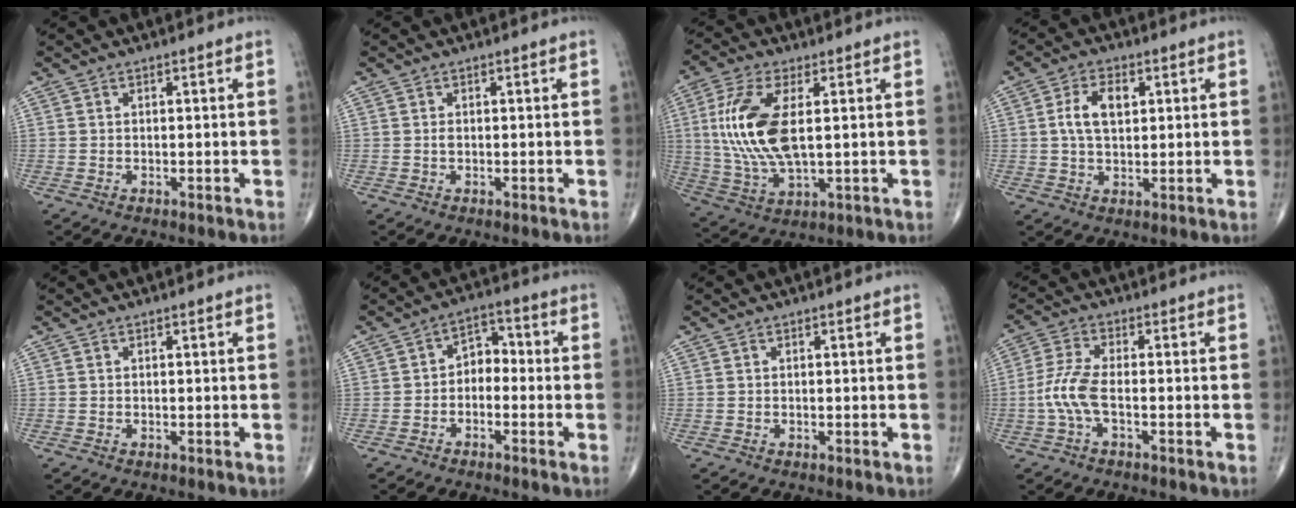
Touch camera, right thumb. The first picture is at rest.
{"total": 0.5, "force": [0.0, 0.3, 0.4], "torque": [-0.009, -0.001, -0.002]}
{"total": 14.8, "force": [2.0, 6.4, 13.2], "torque": [-0.290, -0.008, 0.045]}
{"total": 6.7, "force": [1.5, 3.9, 5.3], "torque": [-0.092, 0.004, 0.027]}
{"total": 0.0}
{"total": 5.1, "force": [-1.3, 3.6, 3.3], "torque": [-0.027, 0.032, -0.037]}
{"total": 0.0}
{"total": 6.2, "force": [-1.7, 2.0, 5.6], "torque": [-0.144, 0.015, -0.038]}